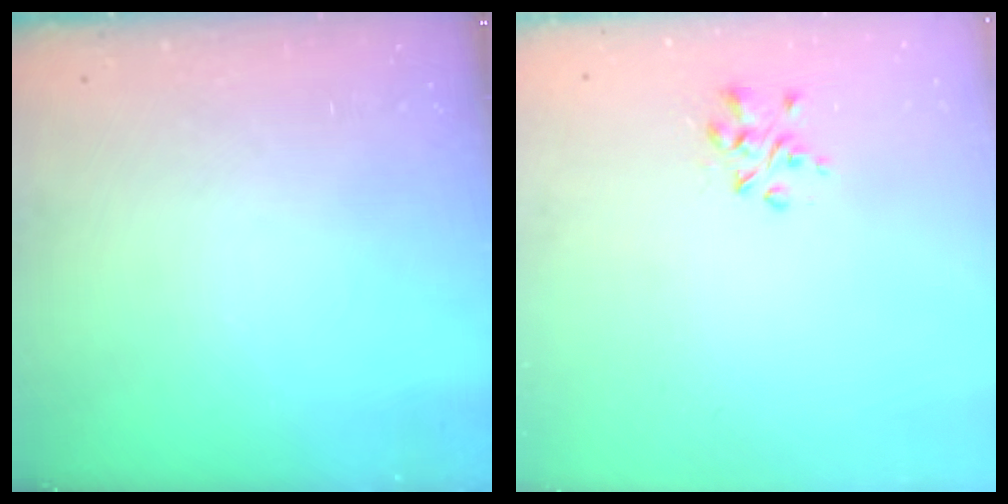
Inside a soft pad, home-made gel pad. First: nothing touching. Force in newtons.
{"total": 2.9, "press": 2.6, "slide": 1.2}